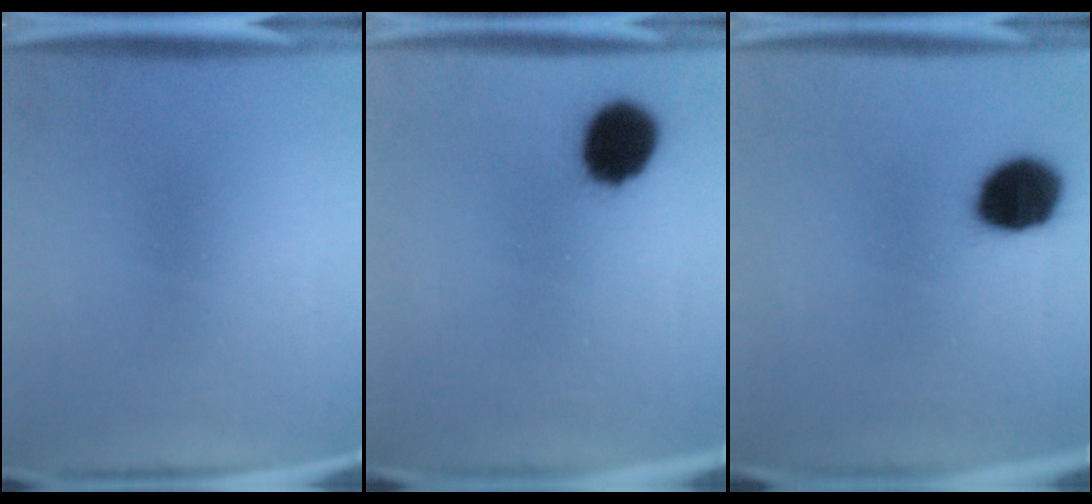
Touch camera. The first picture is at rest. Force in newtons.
{"total": 11.1}
{"total": 12.9}